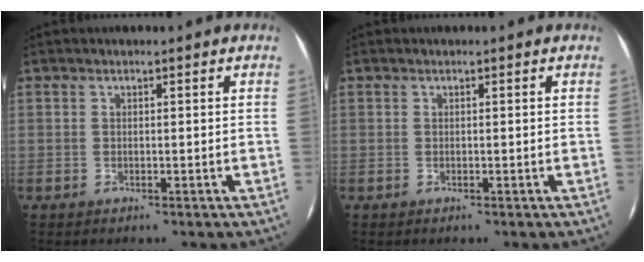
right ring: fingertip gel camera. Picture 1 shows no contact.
{"total": 0.0}